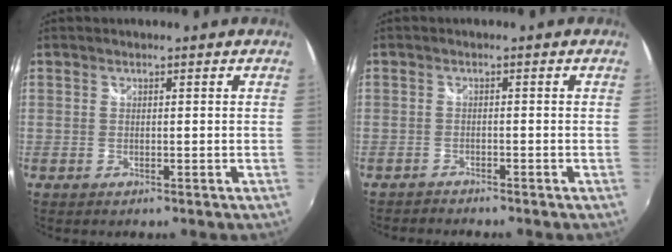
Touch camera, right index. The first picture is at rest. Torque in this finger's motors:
{"motor_torque": [0.11, 0.01, -0.01, 0.00]}